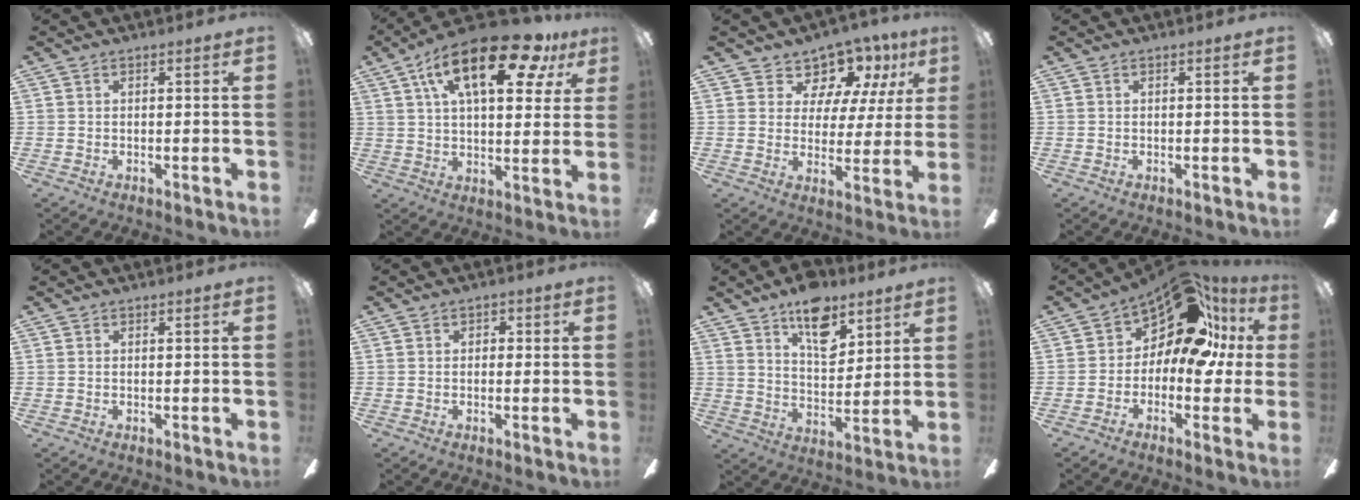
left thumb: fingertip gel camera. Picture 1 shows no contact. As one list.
[{"total": 21.7, "force": [10.8, 9.1, 16.4], "torque": [-0.252, -0.030, 0.170]}, {"total": 9.7, "force": [7.6, 5.5, 2.4], "torque": [-0.054, -0.057, 0.144]}, {"total": 0.0}, {"total": 0.0}, {"total": 1.3, "force": [-0.3, 1.1, 0.6], "torque": [-0.011, 0.008, -0.007]}, {"total": 12.9, "force": [8.4, 6.4, 7.4], "torque": [-0.101, -0.038, 0.145]}, {"total": 15.1, "force": [7.3, 8.4, 10.2], "torque": [-0.148, -0.043, 0.129]}]